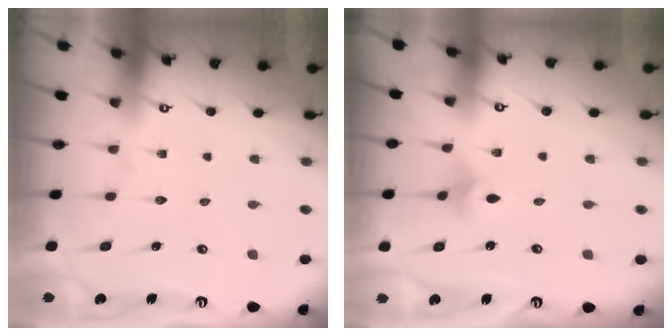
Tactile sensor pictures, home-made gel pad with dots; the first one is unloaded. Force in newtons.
{"total": 3.9, "press": 3.8, "slide": 0.8}